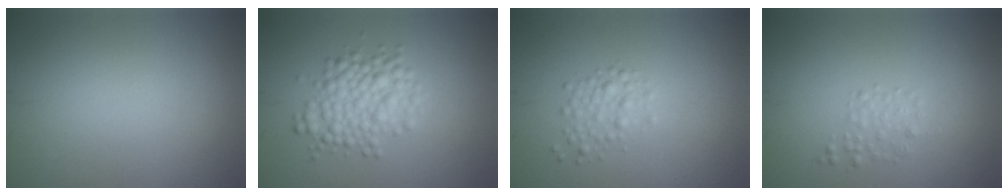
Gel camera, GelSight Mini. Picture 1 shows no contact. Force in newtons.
{"total": 4.2, "press": 4.2, "slide": 0.1}
{"total": 1.8, "press": 1.8, "slide": 0.0}
{"total": 1.4, "press": 1.4, "slide": 0.1}